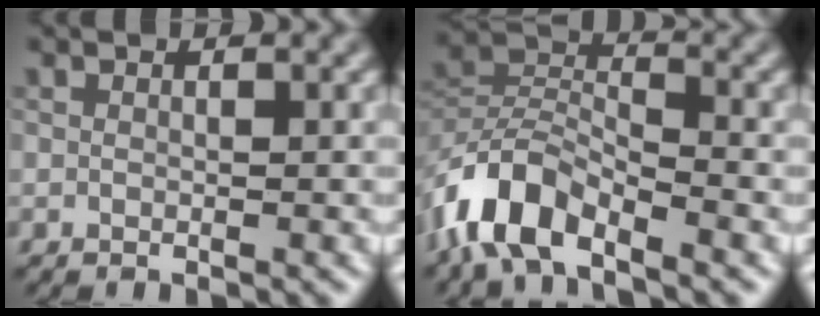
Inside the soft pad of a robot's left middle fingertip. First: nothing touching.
{"total": 6.0, "force": [-4.1, 2.6, 3.5], "torque": [-0.064, 0.005, -0.089]}